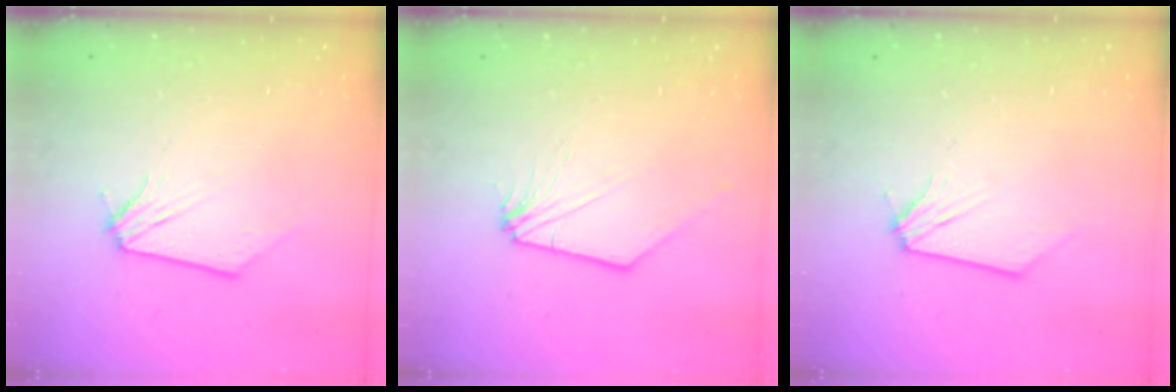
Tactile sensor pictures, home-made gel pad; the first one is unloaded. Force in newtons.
{"total": 0.0}
{"total": 0.0}